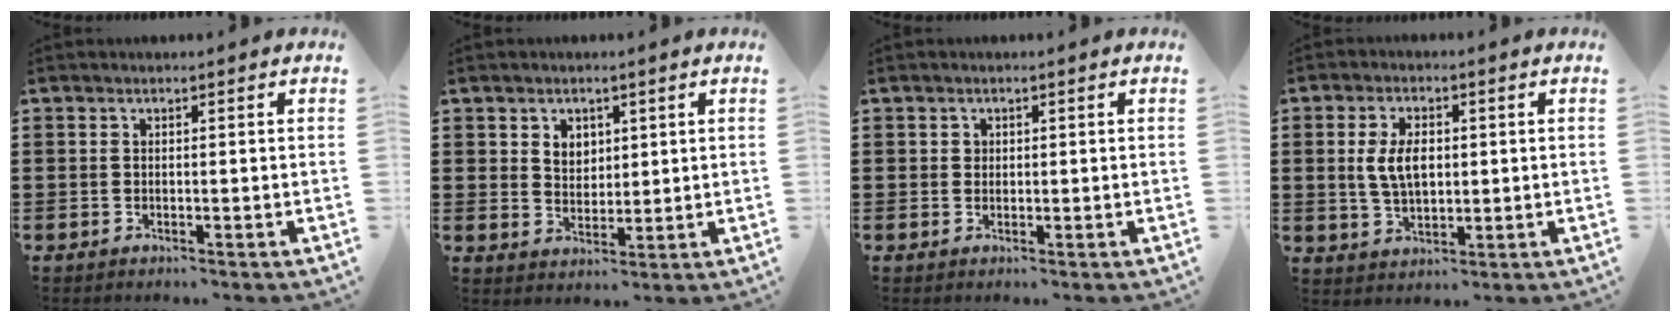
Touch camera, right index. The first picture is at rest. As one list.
[{"total": 3.1, "force": [1.9, 2.4, 0.8], "torque": [-0.025, 0.010, 0.034]}, {"total": 0.9, "force": [0.4, 0.8, 0.2], "torque": [-0.005, 0.003, 0.009]}, {"total": 5.7, "force": [0.7, 3.2, 4.7], "torque": [-0.096, 0.006, 0.007]}]